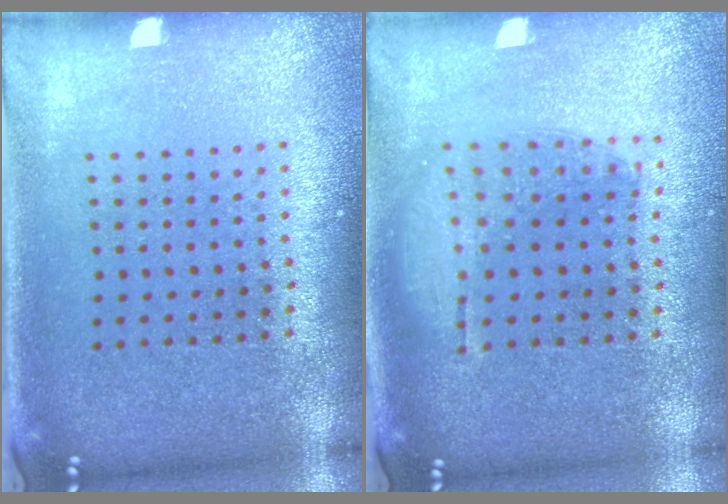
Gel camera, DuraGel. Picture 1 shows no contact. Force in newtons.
{"total": 1.1, "press": 1.0, "slide": 0.6}